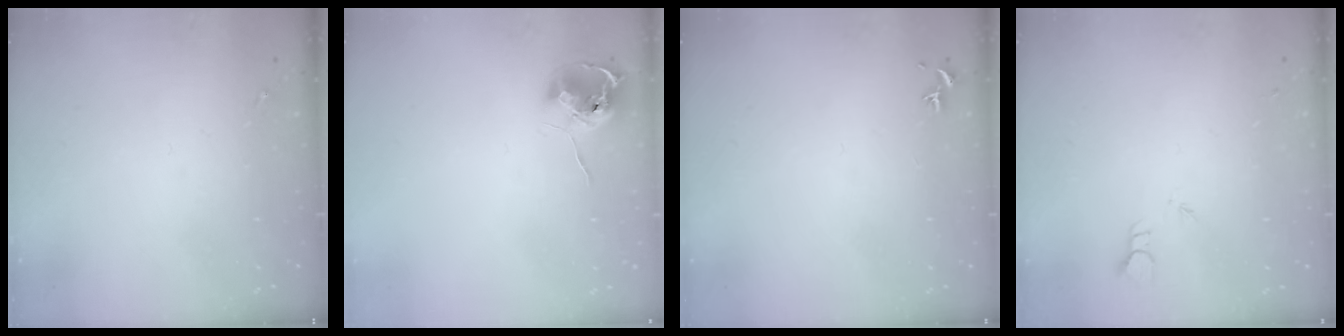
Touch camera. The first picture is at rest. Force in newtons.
{"total": 9.1, "press": 9.1, "slide": 0.6}
{"total": 0.8, "press": 0.7, "slide": 0.3}
{"total": 2.0, "press": 2.0, "slide": 0.1}